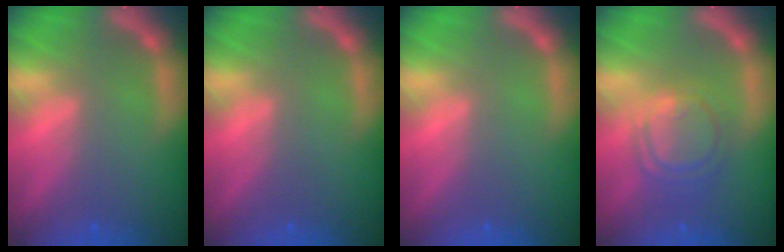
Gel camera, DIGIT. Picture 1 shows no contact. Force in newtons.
{"total": 0.0}
{"total": 0.0}
{"total": 5.6}